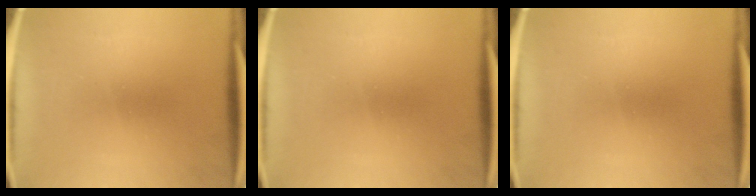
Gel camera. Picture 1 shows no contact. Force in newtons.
{"total": 0.0}
{"total": 0.0}